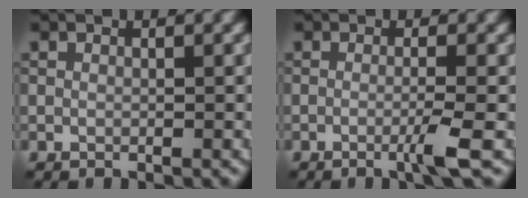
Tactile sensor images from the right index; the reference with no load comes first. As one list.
[{"total": 2.5, "force": [-0.8, 0.2, 2.3], "torque": [-0.037, -0.001, -0.022]}]